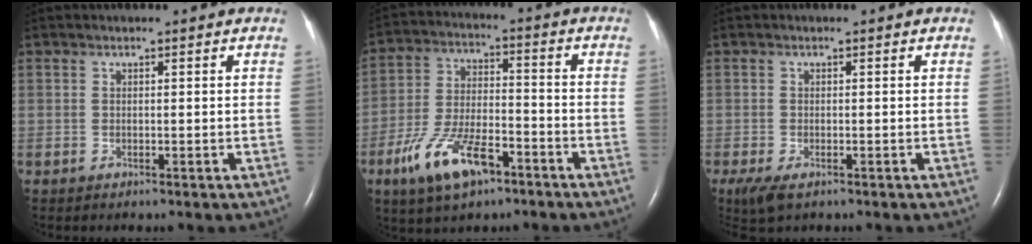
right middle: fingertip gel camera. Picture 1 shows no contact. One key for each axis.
{"total": 11.8, "fx": -6.8, "fy": 4.4, "fz": 8.6, "tx": -0.178, "ty": 0.002, "tz": -0.120}
{"total": 3.7, "fx": -2.3, "fy": 1.4, "fz": 2.6, "tx": -0.061, "ty": -0.012, "tz": -0.037}